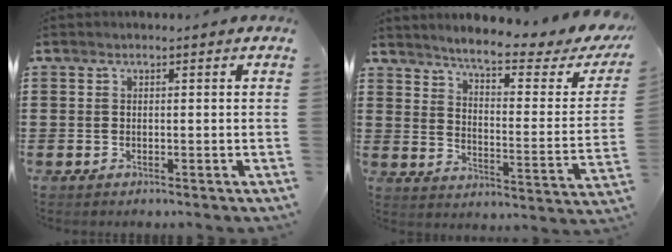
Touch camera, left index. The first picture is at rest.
{"total": 5.6, "force": [4.7, 0.0, 3.1], "torque": [-0.073, -0.037, 0.071]}